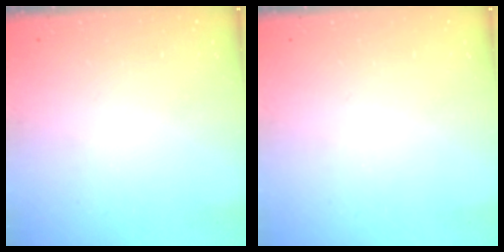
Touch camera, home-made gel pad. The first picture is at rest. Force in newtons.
{"total": 0.0}